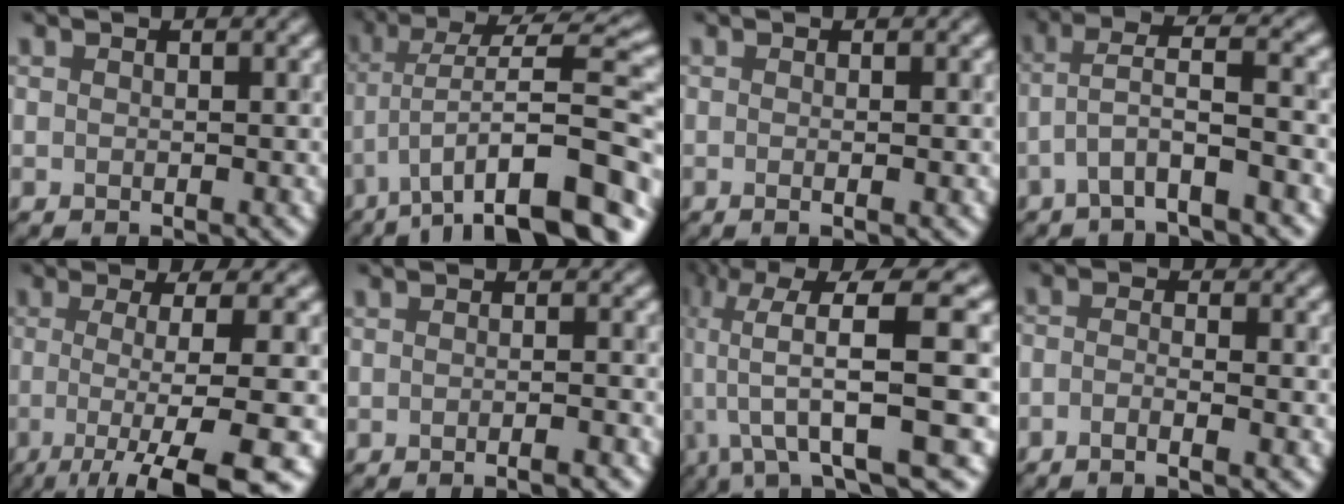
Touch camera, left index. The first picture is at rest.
{"total": 12.7, "force": [-4.5, 3.9, 11.2], "torque": [-0.187, 0.034, -0.051]}
{"total": 2.1, "force": [0.2, 0.9, 1.9], "torque": [-0.006, 0.005, -0.012]}
{"total": 3.8, "force": [-1.7, 0.1, 3.3], "torque": [-0.069, 0.025, -0.029]}
{"total": 9.9, "force": [-3.2, 1.9, 9.2], "torque": [-0.112, 0.005, -0.042]}
{"total": 2.0, "force": [-1.2, 0.3, 1.5], "torque": [-0.003, 0.010, -0.019]}
{"total": 12.1, "force": [0.3, 3.2, 11.7], "torque": [-0.212, 0.028, 0.044]}
{"total": 1.8, "force": [-1.3, 0.2, 1.2], "torque": [-0.023, 0.003, -0.023]}